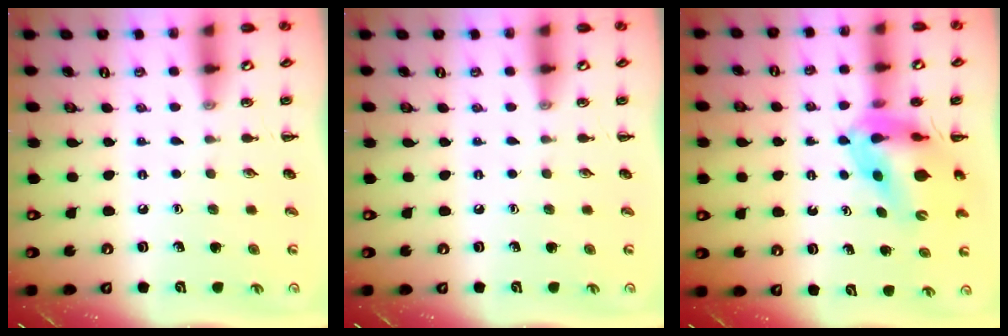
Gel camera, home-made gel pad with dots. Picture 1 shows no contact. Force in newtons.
{"total": 0.0}
{"total": 10.6, "press": 10.1, "slide": 3.3}